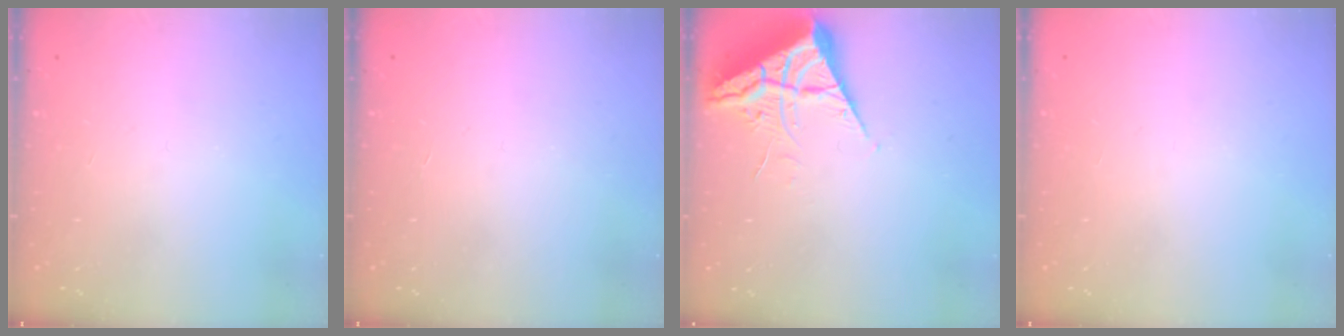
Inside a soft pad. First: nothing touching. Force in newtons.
{"total": 1.5, "press": 1.5, "slide": 0.1}
{"total": 6.5, "press": 6.4, "slide": 0.7}
{"total": 1.5, "press": 1.5, "slide": 0.1}